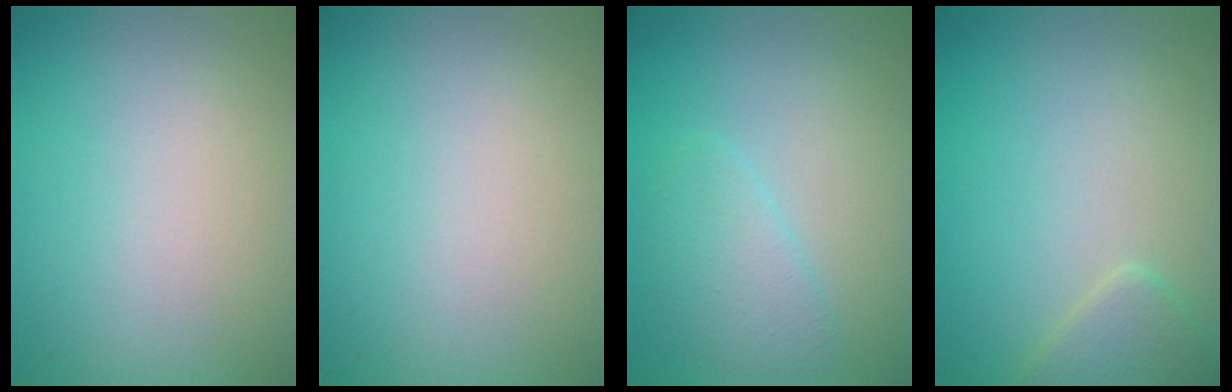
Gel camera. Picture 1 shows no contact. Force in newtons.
{"total": 0.0}
{"total": 2.4, "press": 2.4, "slide": 0.1}
{"total": 2.1, "press": 2.1, "slide": 0.1}